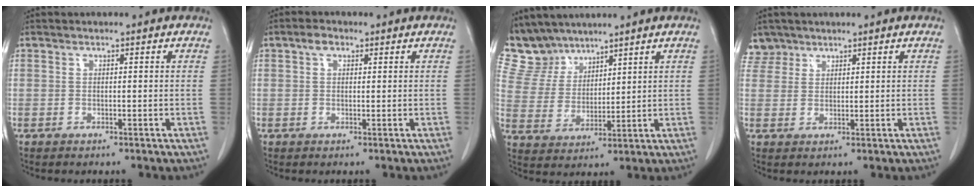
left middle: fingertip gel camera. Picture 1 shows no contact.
{"total": 1.8, "force": [1.0, 1.1, 1.1], "torque": [-0.022, 0.007, 0.017]}
{"total": 7.8, "force": [7.2, 3.0, 0.2], "torque": [-0.017, 0.009, 0.161]}
{"total": 2.9, "force": [2.4, 1.6, -0.6], "torque": [0.017, 0.005, 0.047]}